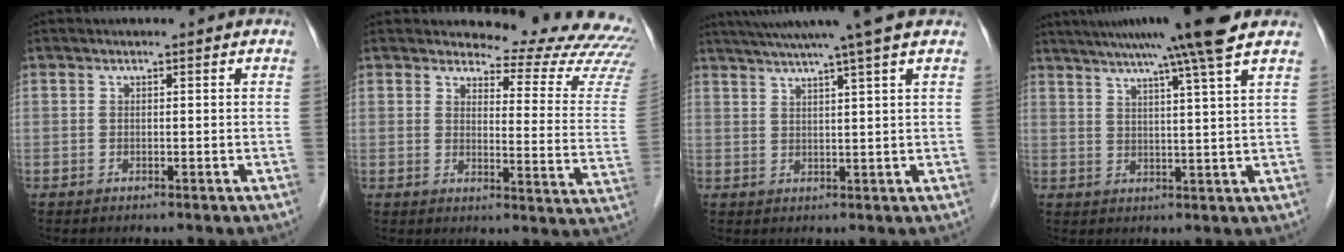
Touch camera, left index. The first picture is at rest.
{"total": 15.6, "force": [15.3, 2.0, 2.5], "torque": [-0.007, -0.121, 0.141]}
{"total": 10.4, "force": [8.4, -1.7, 5.9], "torque": [-0.096, 0.014, 0.110]}
{"total": 11.9, "force": [9.1, -2.2, 7.3], "torque": [-0.120, 0.004, 0.118]}